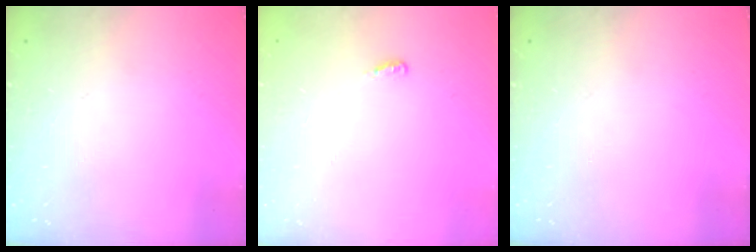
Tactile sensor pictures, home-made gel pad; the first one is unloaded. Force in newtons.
{"total": 4.4, "press": 2.2, "slide": 3.9}
{"total": 0.0}